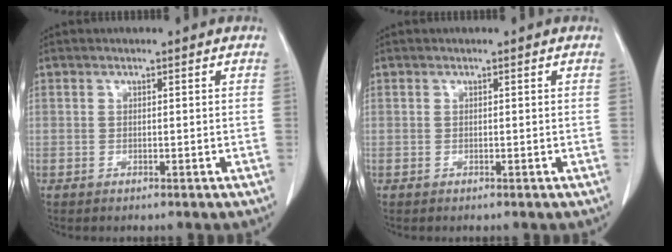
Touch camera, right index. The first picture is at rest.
{"total": 0.0}